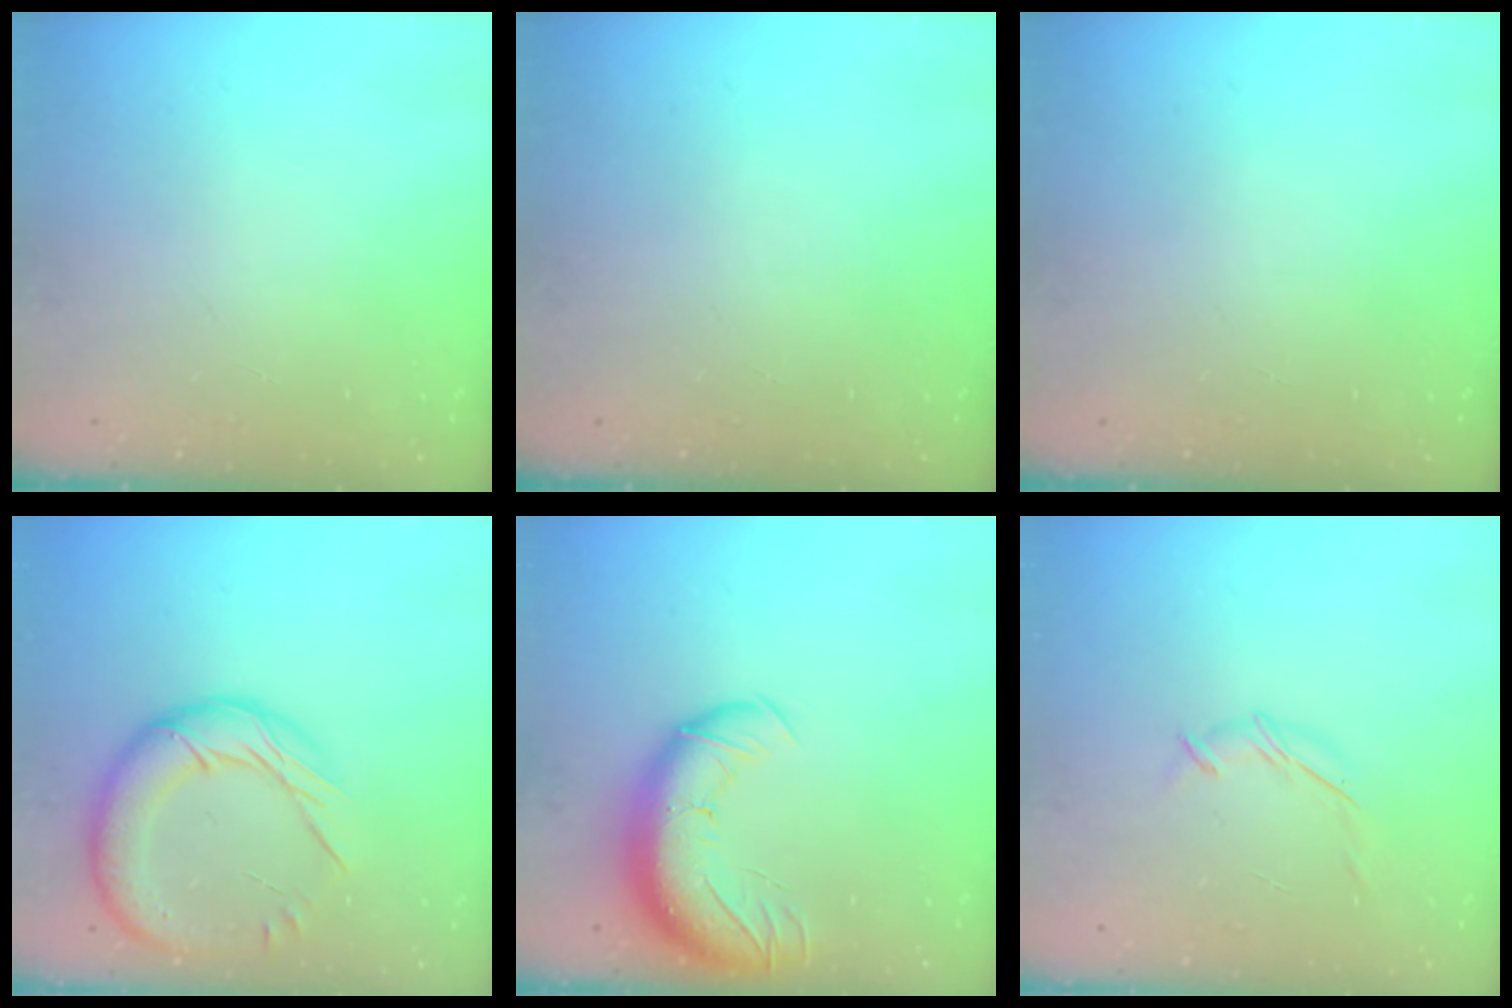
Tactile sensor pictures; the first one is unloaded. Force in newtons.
{"total": 0.0}
{"total": 0.0}
{"total": 16.6, "press": 16.4, "slide": 2.3}
{"total": 15.2, "press": 14.7, "slide": 3.6}
{"total": 4.7, "press": 4.5, "slide": 1.1}